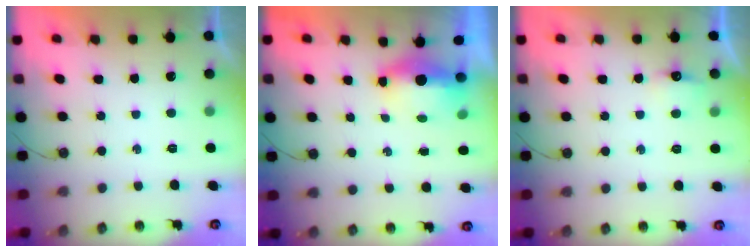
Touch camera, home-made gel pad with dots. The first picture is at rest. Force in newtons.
{"total": 8.8, "press": 6.1, "slide": 6.3}
{"total": 5.0, "press": 4.9, "slide": 0.9}